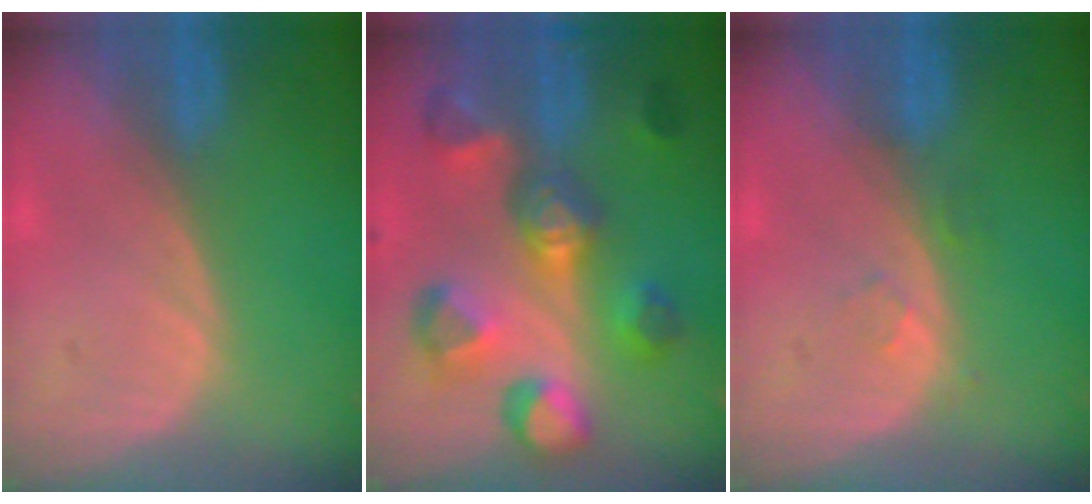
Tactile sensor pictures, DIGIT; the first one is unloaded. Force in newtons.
{"total": 10.7, "press": 10.0, "slide": 3.7}
{"total": 1.4, "press": 1.4, "slide": 0.1}